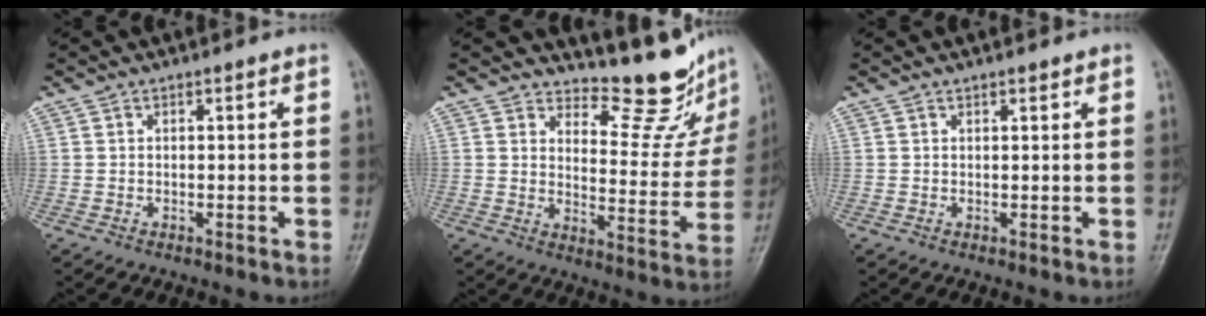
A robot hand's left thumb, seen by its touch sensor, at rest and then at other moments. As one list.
[{"total": 13.0, "force": [11.9, 3.6, 3.9], "torque": [-0.019, -0.120, 0.152]}, {"total": 0.7, "force": [0.6, 0.2, 0.4], "torque": [-0.007, -0.003, 0.008]}]